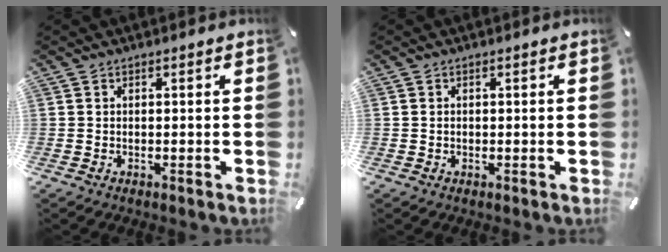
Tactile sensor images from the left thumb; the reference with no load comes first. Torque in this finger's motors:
{"motor_torque": [-0.21, -0.18, -0.19, 0.17, -0.02]}